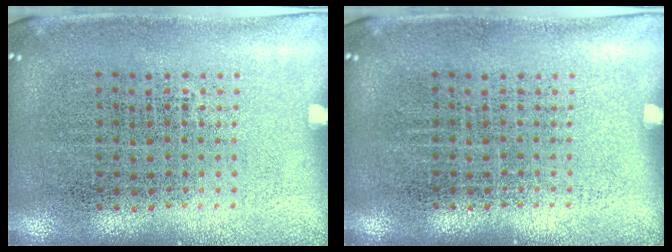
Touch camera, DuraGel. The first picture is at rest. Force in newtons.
{"total": 0.0}